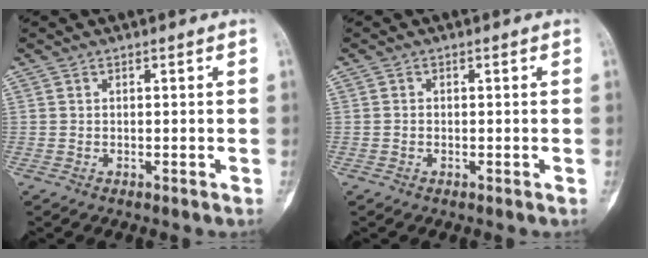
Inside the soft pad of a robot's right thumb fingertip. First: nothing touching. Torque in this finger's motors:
{"motor_torque": [-0.11, -0.13, -0.31, 0.29, -0.05]}